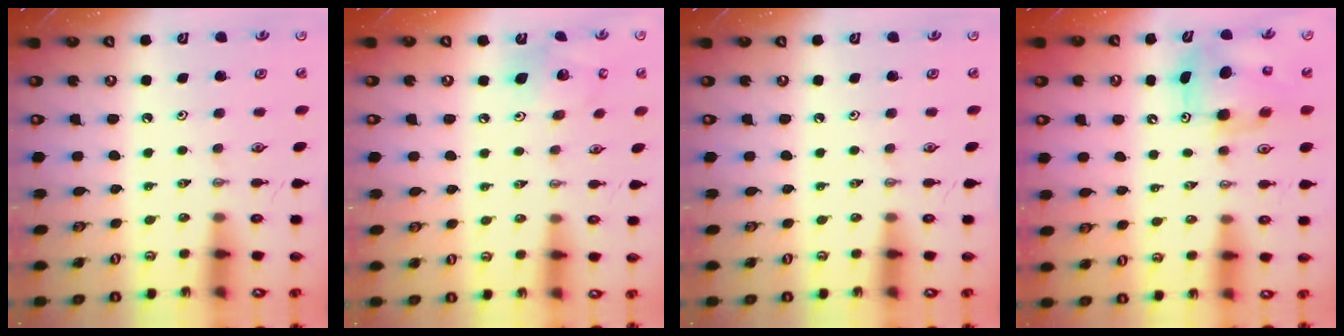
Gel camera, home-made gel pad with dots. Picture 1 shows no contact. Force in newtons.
{"total": 12.1, "press": 11.7, "slide": 3.0}
{"total": 0.0}
{"total": 8.3, "press": 8.3, "slide": 0.7}